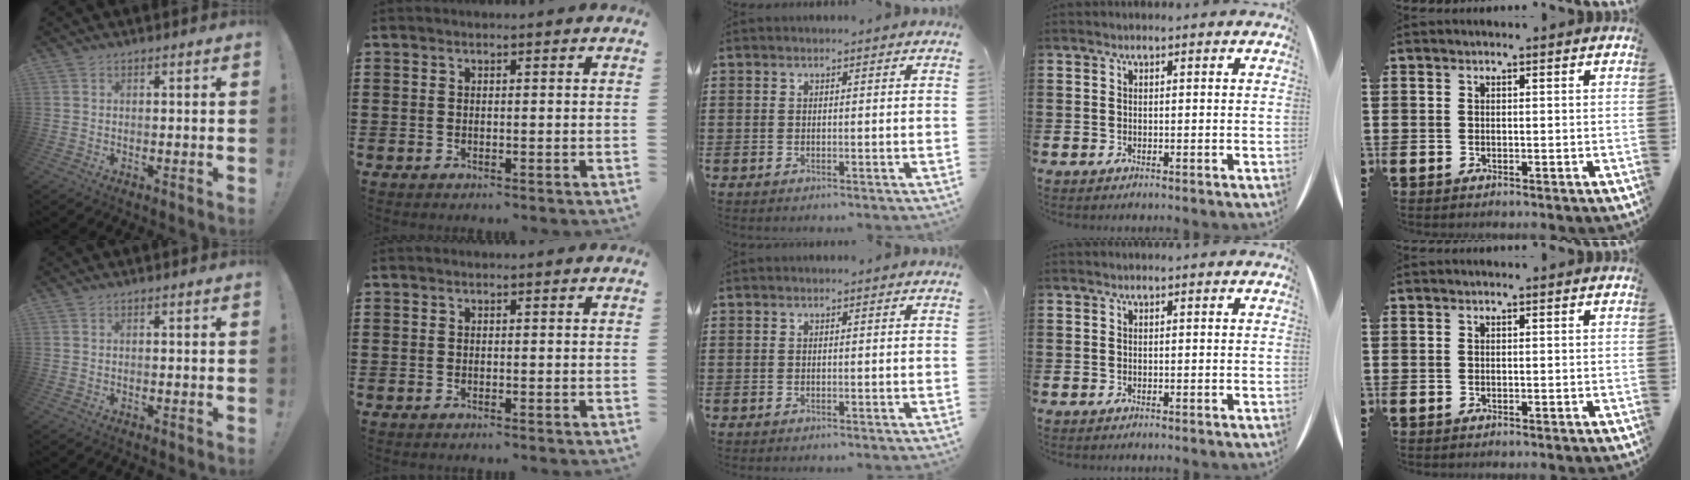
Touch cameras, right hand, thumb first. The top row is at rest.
{}